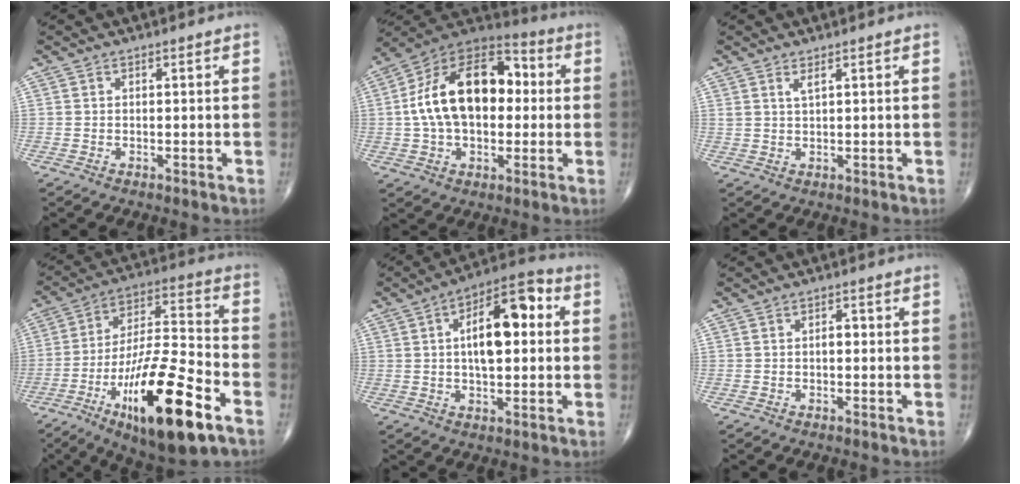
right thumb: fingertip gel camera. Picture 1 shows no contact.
{"total": 21.0, "force": [1.4, 12.8, 16.5], "torque": [-0.263, 0.034, 0.018]}
{"total": 1.6, "force": [1.0, 0.2, 1.2], "torque": [-0.026, -0.008, 0.024]}
{"total": 23.7, "force": [-11.0, 6.5, 19.9], "torque": [-0.353, 0.045, -0.181]}
{"total": 14.7, "force": [2.4, 6.7, 12.9], "torque": [-0.181, 0.021, 0.031]}
{"total": 1.4, "force": [-0.1, 0.8, 1.1], "torque": [-0.012, 0.002, -0.005]}